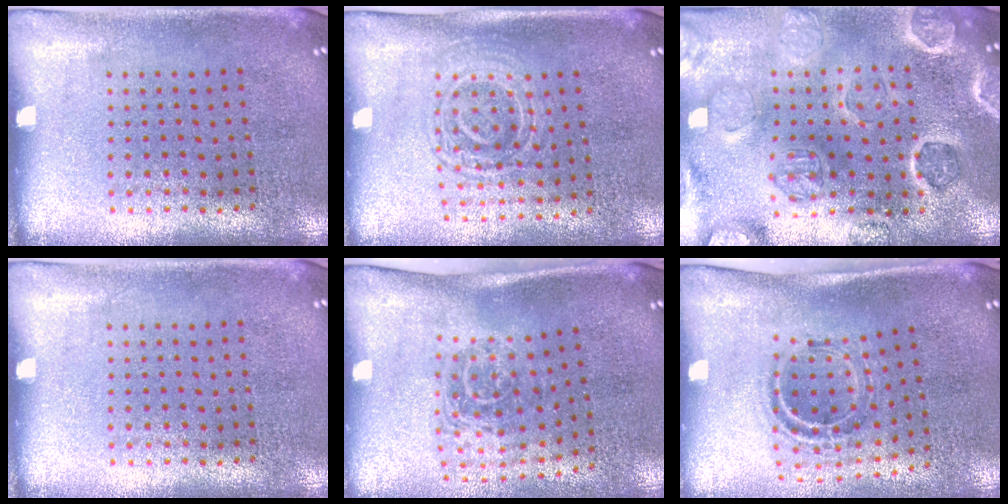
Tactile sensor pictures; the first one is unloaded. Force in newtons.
{"total": 1.5, "press": 1.4, "slide": 0.6}
{"total": 2.7, "press": 2.7, "slide": 0.2}
{"total": 0.0}
{"total": 1.7, "press": 1.2, "slide": 1.2}
{"total": 1.1, "press": 1.0, "slide": 0.4}